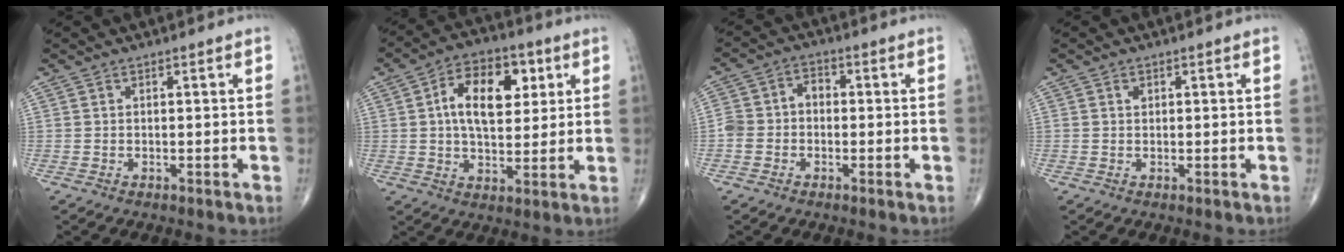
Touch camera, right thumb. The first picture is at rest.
{"total": 13.7, "force": [3.5, 8.0, 10.5], "torque": [-0.139, 0.001, 0.051]}
{"total": 5.5, "force": [-1.0, 4.5, 3.0], "torque": [-0.046, 0.028, -0.027]}
{"total": 0.9, "force": [0.4, 0.7, 0.4], "torque": [-0.001, -0.001, 0.007]}